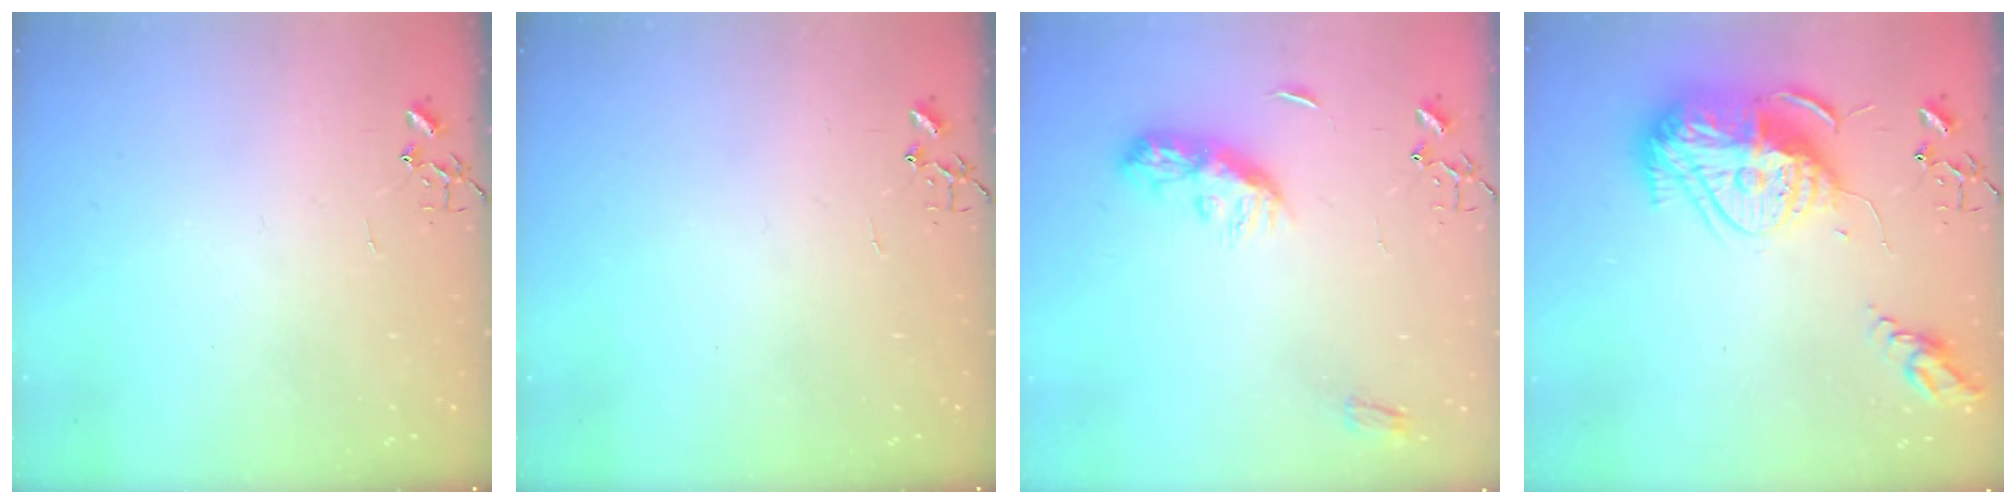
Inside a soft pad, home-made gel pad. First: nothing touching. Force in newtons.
{"total": 0.0}
{"total": 9.9, "press": 9.9, "slide": 0.0}
{"total": 18.8, "press": 18.7, "slide": 1.9}